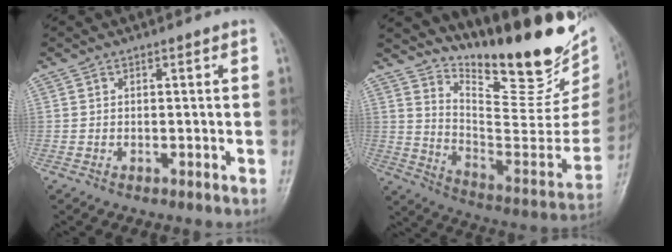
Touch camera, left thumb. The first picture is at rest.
{"total": 28.2, "force": [21.2, 9.1, 16.1], "torque": [-0.209, -0.139, 0.314]}